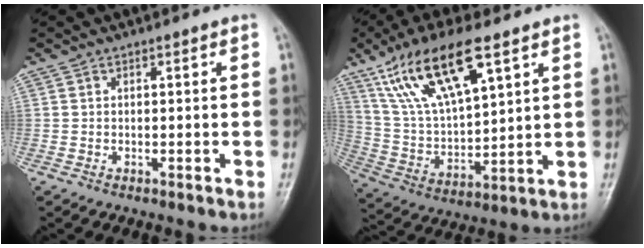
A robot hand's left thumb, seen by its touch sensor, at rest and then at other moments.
{"total": 17.8, "force": [10.0, 6.3, 13.3], "torque": [-0.239, -0.025, 0.198]}